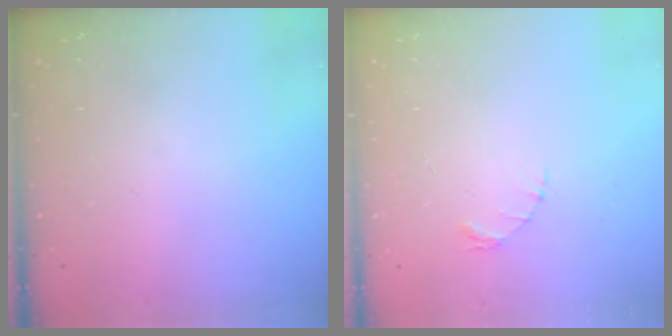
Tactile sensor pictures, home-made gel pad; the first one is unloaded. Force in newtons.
{"total": 1.6, "press": 1.5, "slide": 0.3}